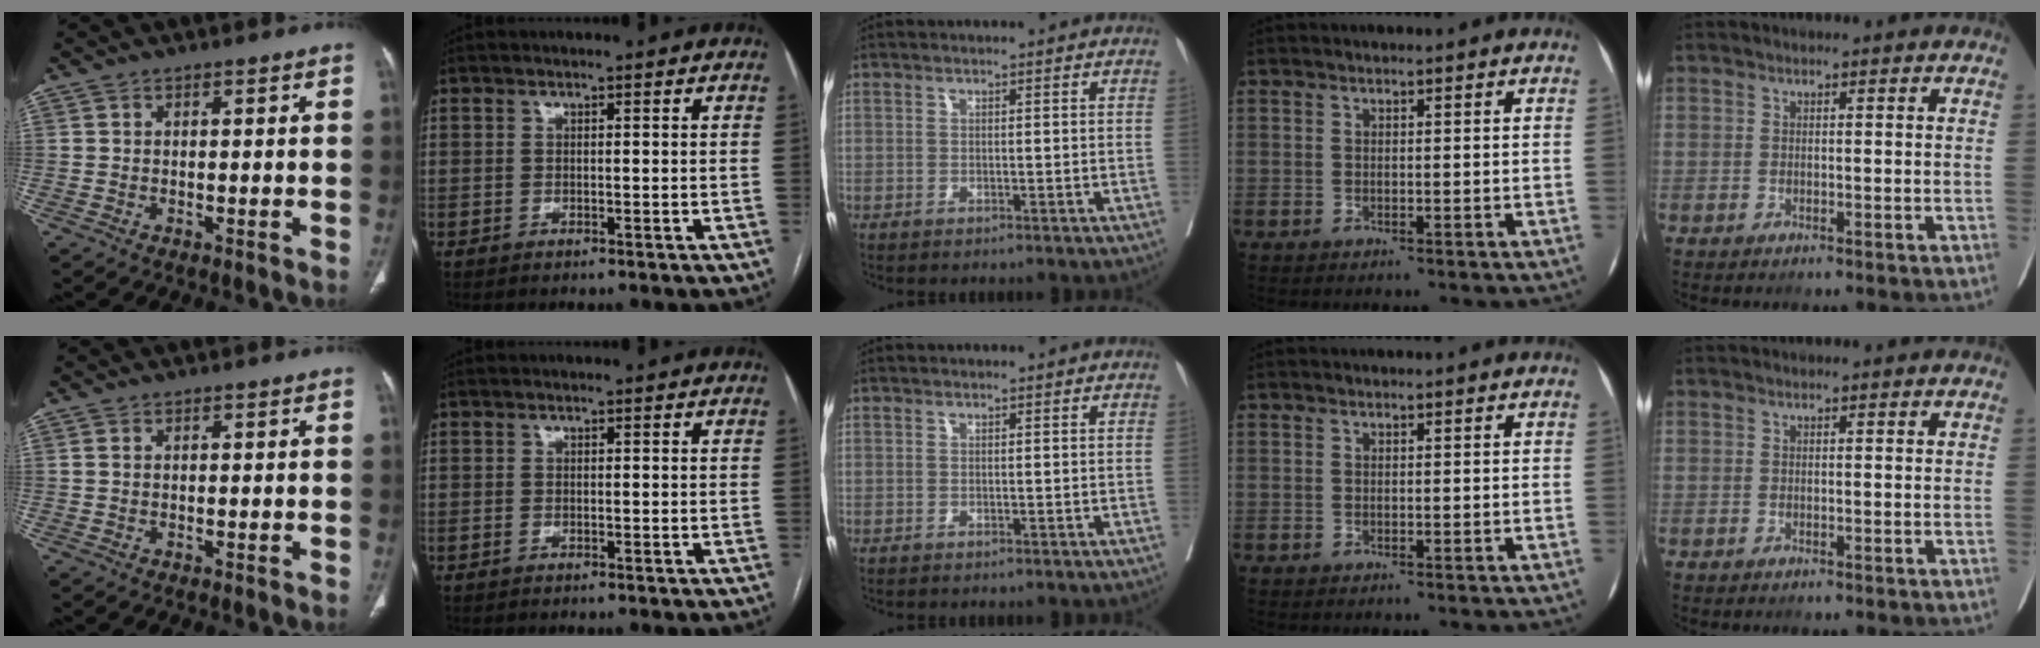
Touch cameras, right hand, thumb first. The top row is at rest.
{"thumb": {"total": 0.5, "force": [0.1, 0.3, 0.4], "torque": [-0.010, 0.003, 0.004]}, "index": {"total": 0.6, "force": [-0.3, 0.4, 0.4], "torque": [-0.009, 0.000, -0.004]}}